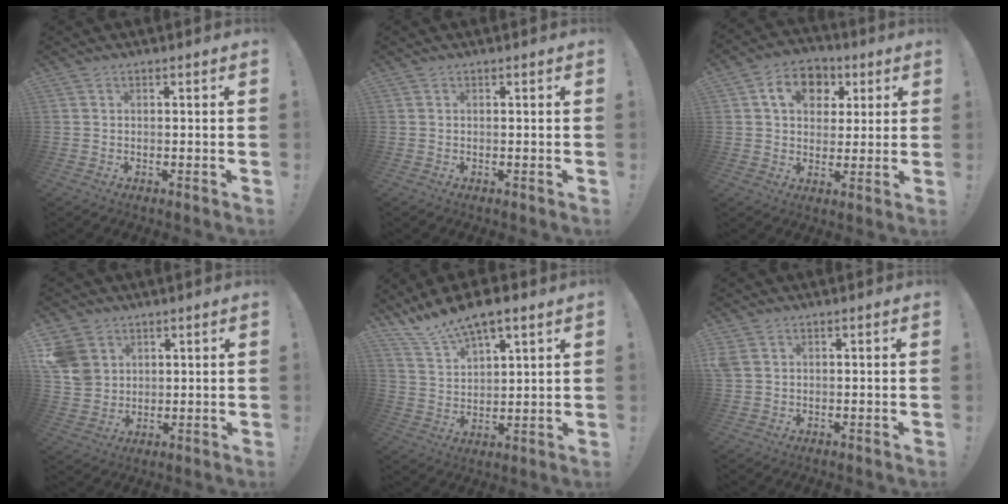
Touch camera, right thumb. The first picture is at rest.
{"total": 0.0}
{"total": 11.4, "force": [4.0, 8.8, 6.0], "torque": [-0.083, -0.003, 0.075]}
{"total": 8.7, "force": [4.0, 7.1, 2.8], "torque": [-0.059, -0.021, 0.083]}
{"total": 10.6, "force": [9.4, 2.4, 4.3], "torque": [-0.090, -0.061, 0.171]}
{"total": 2.8, "force": [1.1, 1.9, 1.8], "torque": [-0.040, 0.006, 0.024]}